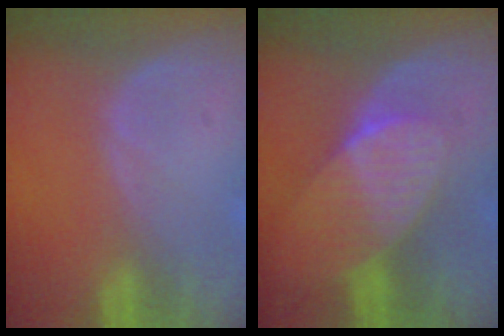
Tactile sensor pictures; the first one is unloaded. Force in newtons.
{"total": 7.8, "press": 7.0, "slide": 3.4}